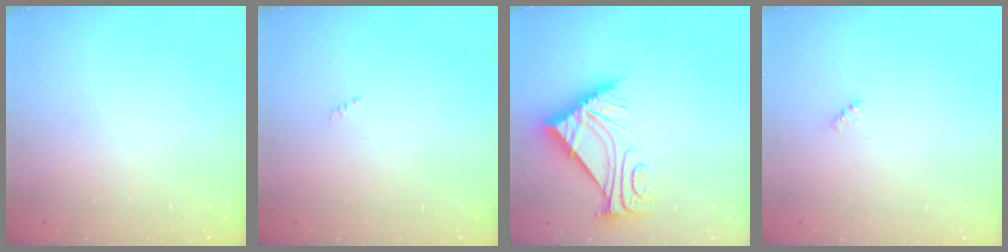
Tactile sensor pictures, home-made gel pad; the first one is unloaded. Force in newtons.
{"total": 0.0}
{"total": 10.2, "press": 10.2, "slide": 0.4}
{"total": 2.4, "press": 2.4, "slide": 0.4}